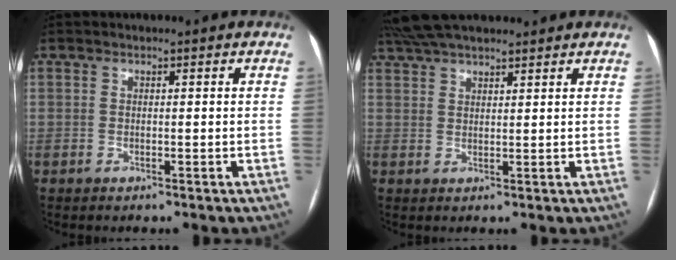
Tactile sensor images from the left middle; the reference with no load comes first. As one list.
[{"total": 10.5, "force": [9.0, 2.4, 4.7], "torque": [-0.081, 0.047, 0.154]}]